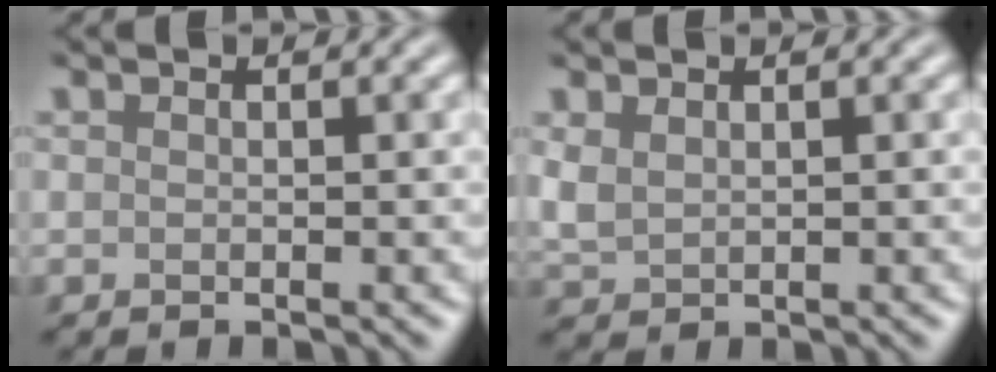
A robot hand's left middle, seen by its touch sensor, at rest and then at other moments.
{"total": 1.8, "force": [0.8, 1.2, 1.1], "torque": [-0.033, -0.002, 0.021]}